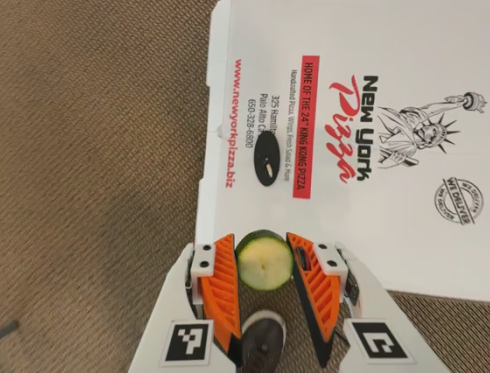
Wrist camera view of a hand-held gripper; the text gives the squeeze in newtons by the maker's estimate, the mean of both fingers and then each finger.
{"total": 9.1, "left": 8.9, "right": 9.2}